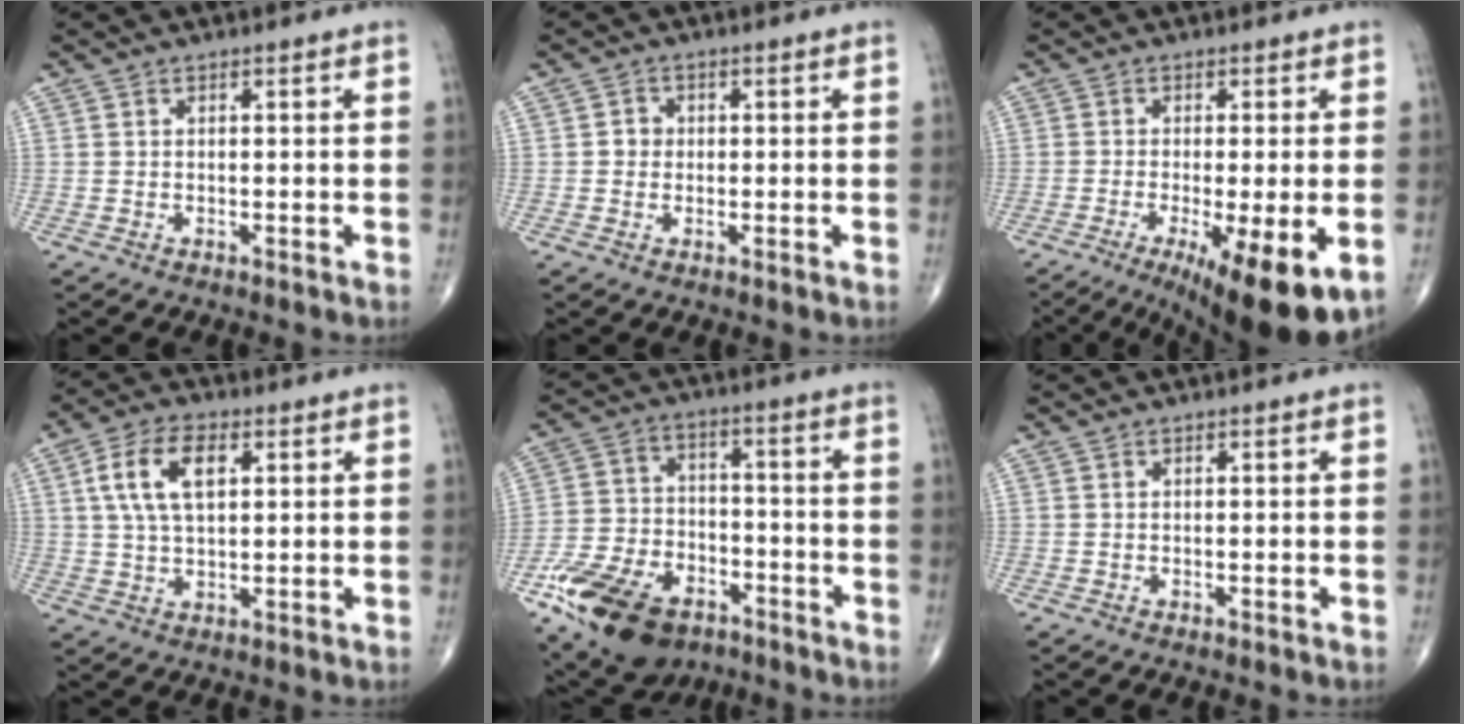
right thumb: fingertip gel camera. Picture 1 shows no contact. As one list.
[{"total": 2.1, "force": [0.0, 1.9, 0.7], "torque": [0.002, 0.006, -0.005]}, {"total": 14.3, "force": [-5.6, 3.4, 12.7], "torque": [-0.165, -0.021, -0.077]}, {"total": 9.9, "force": [2.9, 5.2, 7.9], "torque": [-0.151, 0.006, 0.054]}, {"total": 19.0, "force": [-10.3, 11.5, 11.0], "torque": [-0.202, 0.044, -0.179]}, {"total": 0.0}]